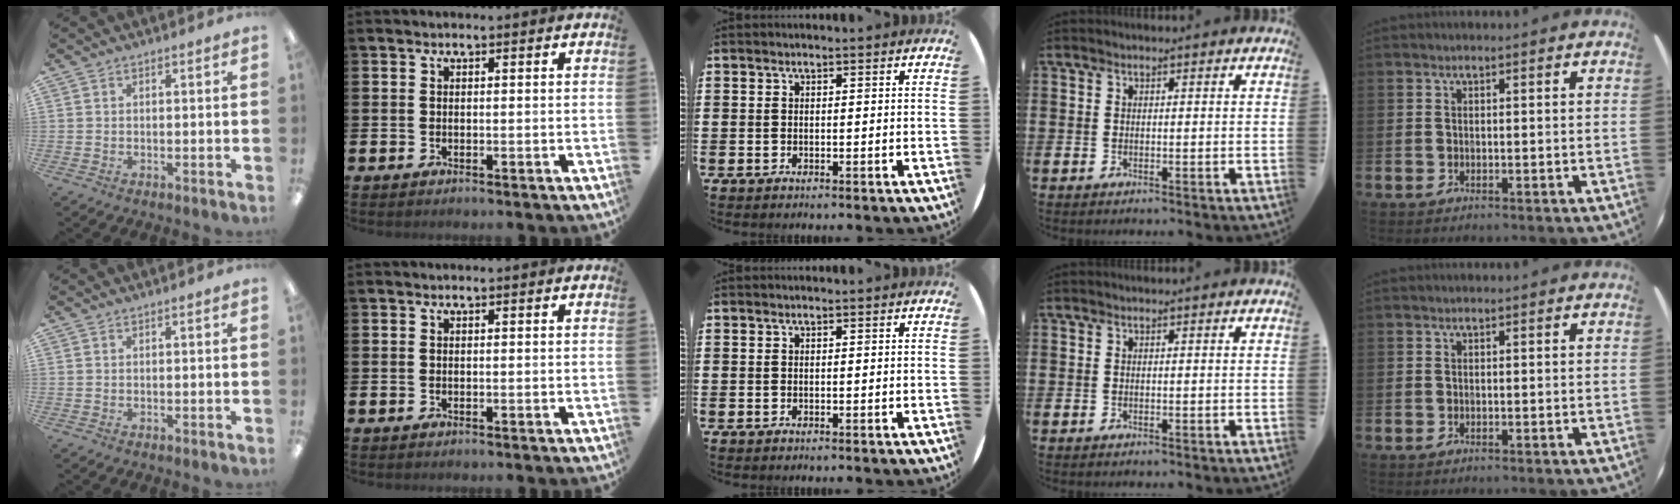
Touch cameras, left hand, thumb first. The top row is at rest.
{}